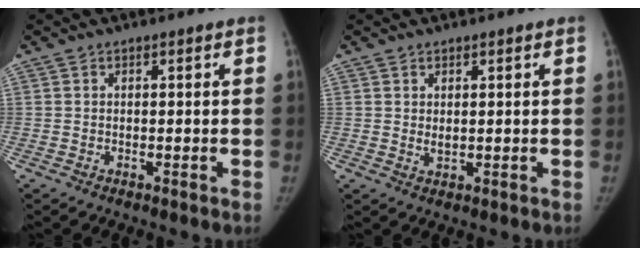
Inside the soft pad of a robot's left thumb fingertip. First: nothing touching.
{"total": 1.5, "force": [0.4, 0.8, 1.2], "torque": [-0.016, -0.006, 0.008]}